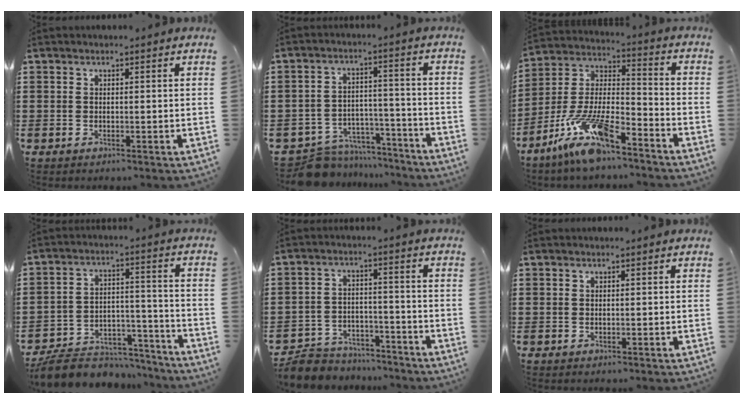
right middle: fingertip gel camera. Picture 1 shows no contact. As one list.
[{"total": 8.2, "force": [-7.9, 1.9, 1.1], "torque": [-0.020, 0.024, -0.153]}, {"total": 12.2, "force": [-9.4, 2.5, 7.4], "torque": [-0.172, 0.007, -0.191]}, {"total": 8.3, "force": [-7.8, 2.1, 1.9], "torque": [-0.032, 0.026, -0.150]}, {"total": 8.3, "force": [-8.1, 1.8, 0.9], "torque": [-0.024, 0.020, -0.160]}, {"total": 0.0}]